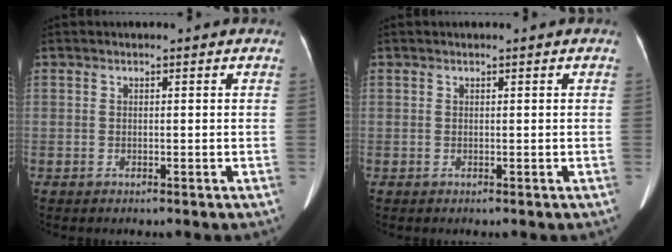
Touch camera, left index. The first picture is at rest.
{"total": 0.0}